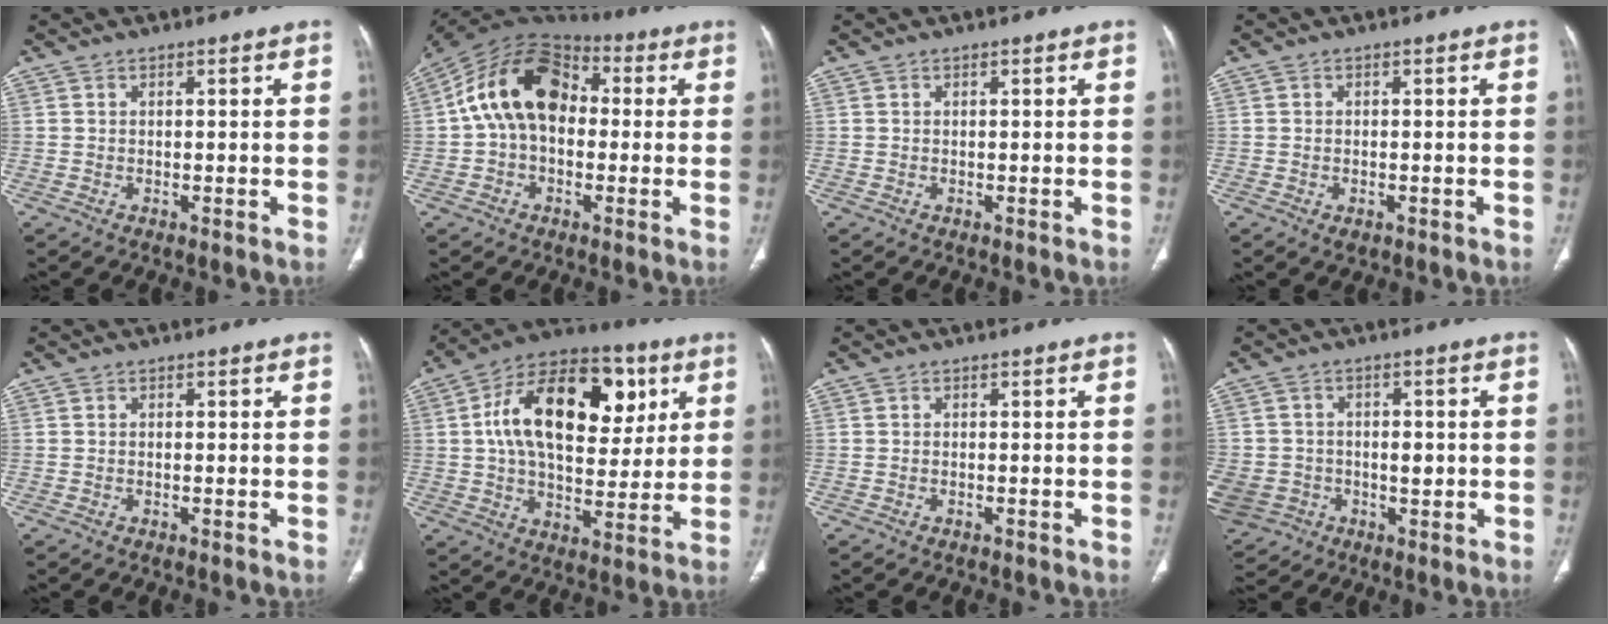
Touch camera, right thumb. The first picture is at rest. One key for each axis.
{"total": 16.3, "fx": 1.1, "fy": 11.2, "fz": 11.8, "tx": -0.192, "ty": 0.042, "tz": 0.004}
{"total": 0.0}
{"total": 1.6, "fx": -0.7, "fy": 1.1, "fz": 1.0, "tx": -0.011, "ty": 0.004, "tz": -0.003}
{"total": 0.0}
{"total": 23.9, "fx": 6.4, "fy": 13.7, "fz": 18.5, "tx": -0.272, "ty": 0.008, "tz": 0.096}
{"total": 0.7, "fx": -0.6, "fy": 0.3, "fz": 0.2, "tx": -0.012, "ty": 0.003, "tz": -0.007}
{"total": 12.2, "fx": -2.6, "fy": 10.8, "fz": 5.1, "tx": -0.116, "ty": 0.019, "tz": -0.027}